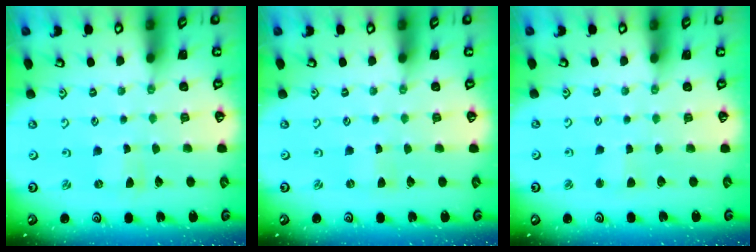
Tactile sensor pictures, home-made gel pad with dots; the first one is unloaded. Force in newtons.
{"total": 0.0}
{"total": 2.3, "press": 2.3, "slide": 0.2}